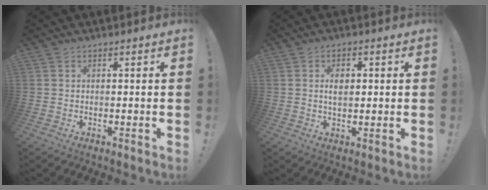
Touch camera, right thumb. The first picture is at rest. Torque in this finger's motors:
{"motor_torque": [-0.19, 0.26, 0.28, 0.30, 0.21]}